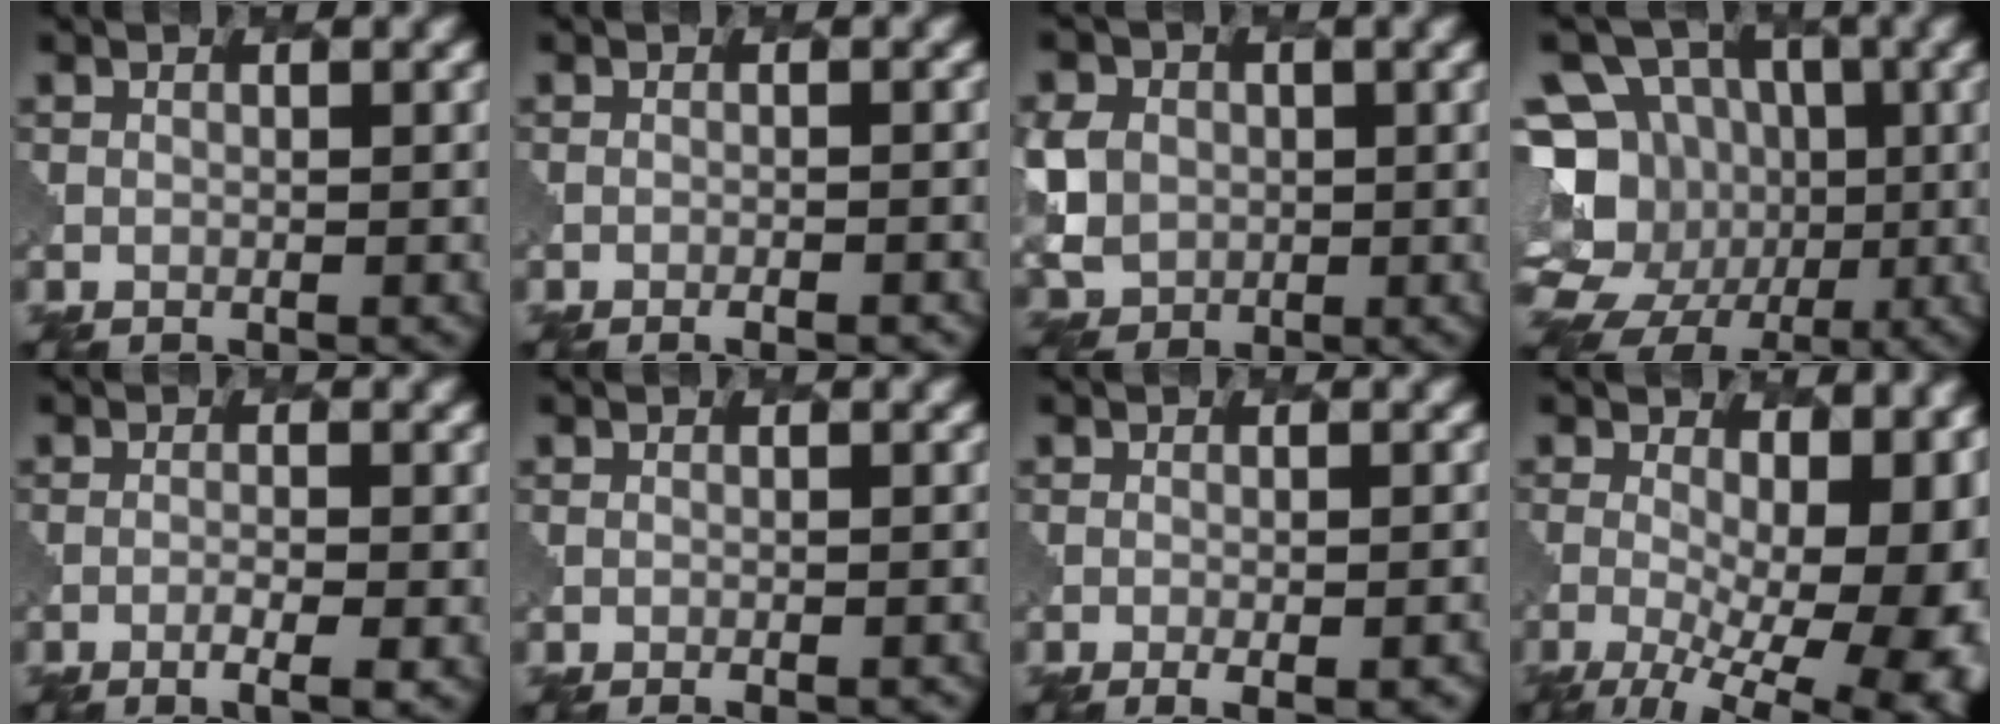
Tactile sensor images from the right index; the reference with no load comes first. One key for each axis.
{"total": 1.8, "fx": -1.1, "fy": 0.6, "fz": 1.2, "tx": -0.003, "ty": 0.011, "tz": -0.016}
{"total": 5.6, "fx": 0.5, "fy": 5.1, "fz": 2.4, "tx": -0.064, "ty": 0.005, "tz": -0.005}
{"total": 12.7, "fx": -2.3, "fy": 11.5, "fz": 4.8, "tx": -0.119, "ty": 0.005, "tz": -0.051}
{"total": 2.5, "fx": -1.1, "fy": 0.5, "fz": 2.2, "tx": -0.034, "ty": 0.001, "tz": -0.022}
{"total": 1.5, "fx": -0.8, "fy": 0.6, "fz": 1.0, "tx": 0.000, "ty": 0.006, "tz": -0.003}
{"total": 4.0, "fx": -1.9, "fy": 1.5, "fz": 3.2, "tx": -0.029, "ty": 0.007, "tz": -0.015}
{"total": 15.4, "fx": -2.1, "fy": 7.5, "fz": 13.3, "tx": -0.182, "ty": -0.028, "tz": -0.001}